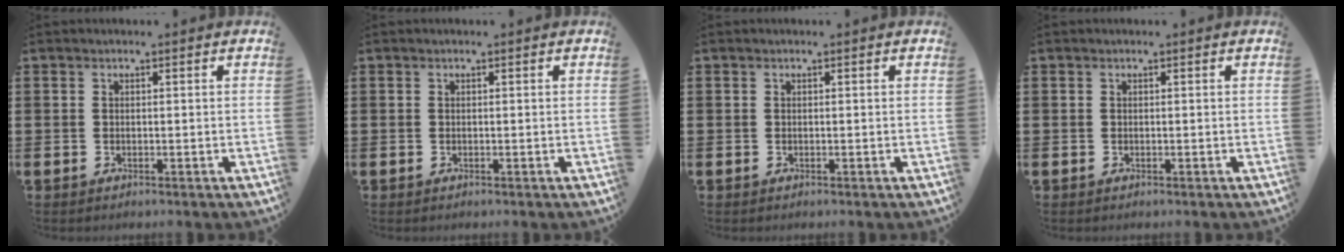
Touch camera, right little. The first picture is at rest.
{"total": 0.0}
{"total": 0.0}
{"total": 0.0}